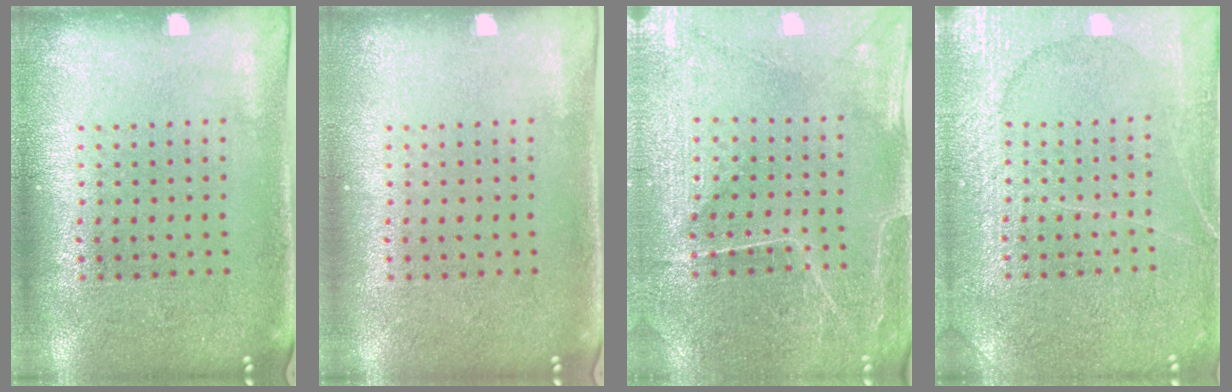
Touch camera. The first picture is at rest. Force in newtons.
{"total": 0.0}
{"total": 1.1, "press": 1.0, "slide": 0.4}
{"total": 5.2, "press": 5.2, "slide": 0.8}